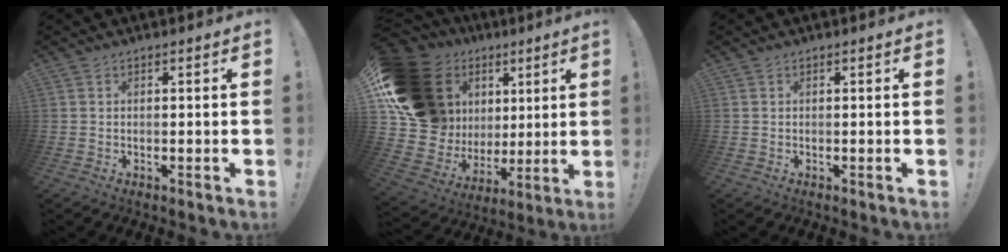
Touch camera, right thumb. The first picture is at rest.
{"total": 21.2, "force": [9.1, 15.5, 11.2], "torque": [-0.195, -0.069, 0.219]}
{"total": 0.0}